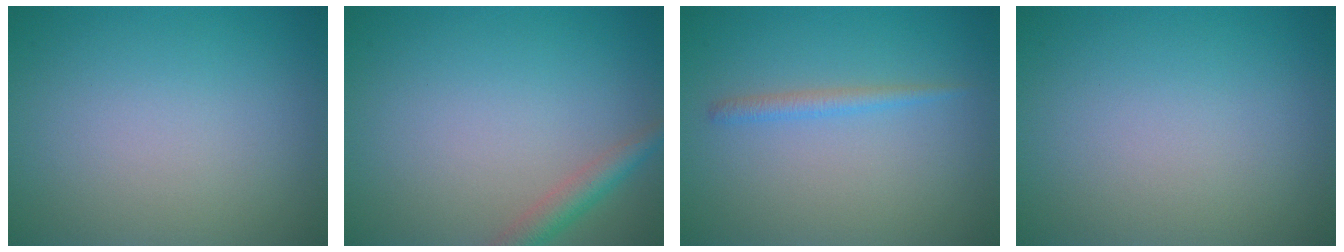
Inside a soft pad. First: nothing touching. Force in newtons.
{"total": 2.3, "press": 2.3, "slide": 0.1}
{"total": 1.3, "press": 1.3, "slide": 0.0}
{"total": 0.0}